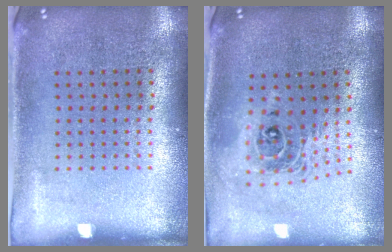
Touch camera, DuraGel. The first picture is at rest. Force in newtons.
{"total": 1.9, "press": 1.5, "slide": 1.3}